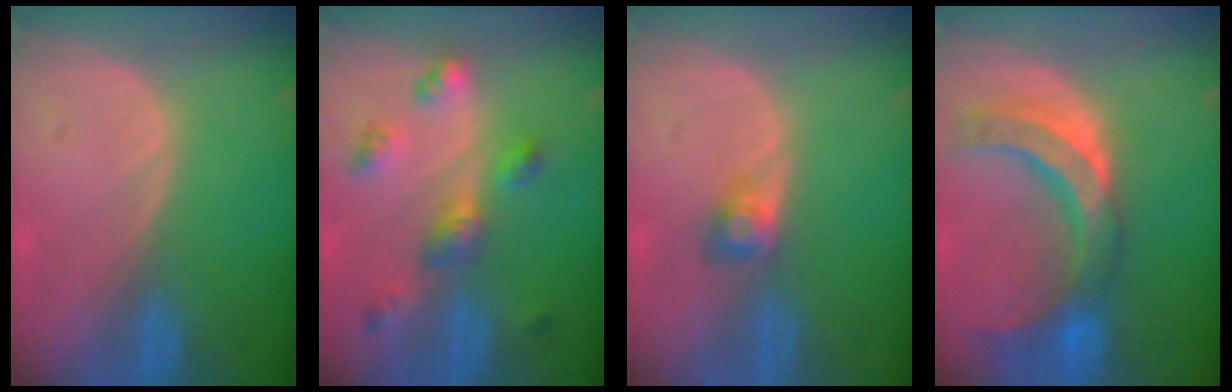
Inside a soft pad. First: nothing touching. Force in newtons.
{"total": 6.4, "press": 5.7, "slide": 2.9}
{"total": 2.4, "press": 2.4, "slide": 0.4}
{"total": 10.3, "press": 9.4, "slide": 4.3}